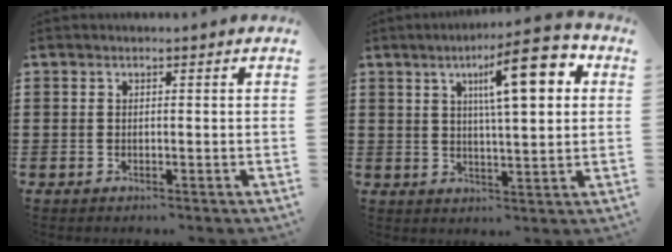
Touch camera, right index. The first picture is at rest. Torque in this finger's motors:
{"motor_torque": [2.02, 0.11, 0.73, 0.20]}